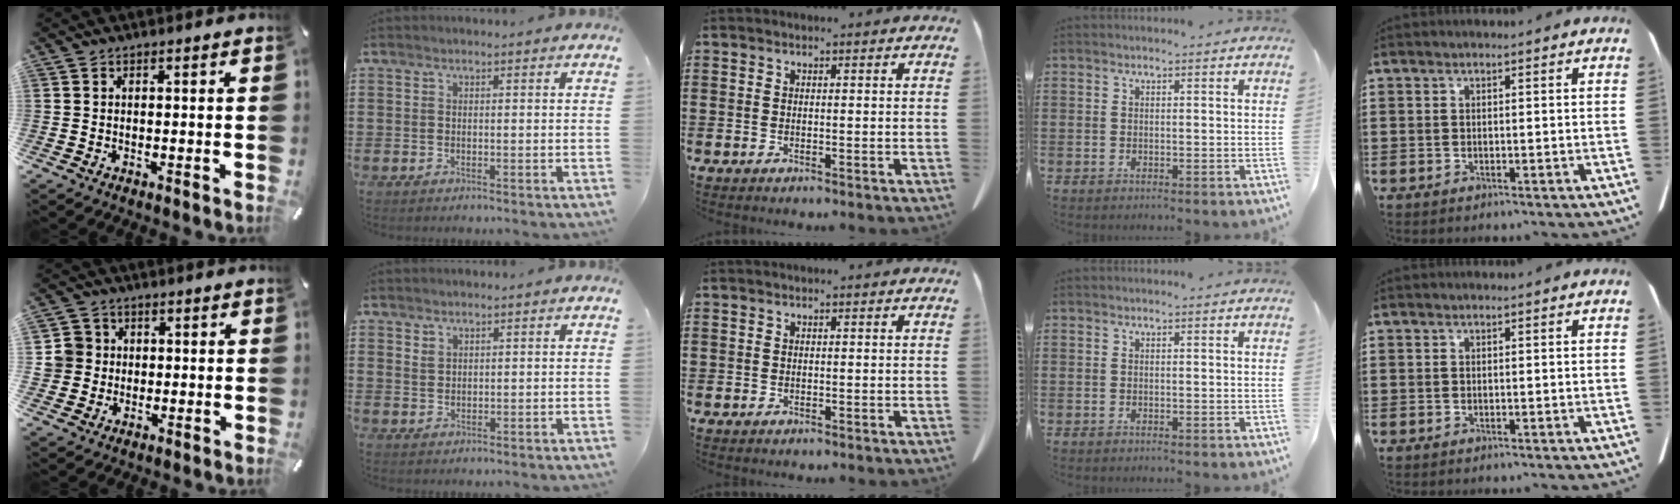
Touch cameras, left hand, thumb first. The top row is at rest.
{"thumb": {"total": 5.8, "force": [0.3, 5.8, 0.7], "torque": [-0.024, 0.012, 0.008]}, "index": {"total": 1.5, "force": [1.2, 0.8, 0.2], "torque": [-0.008, 0.002, 0.023]}}